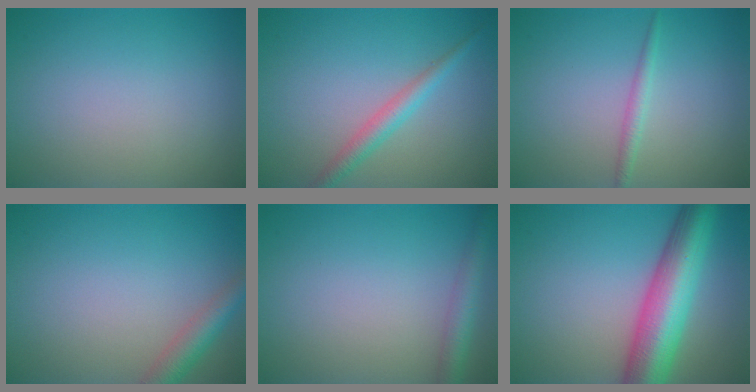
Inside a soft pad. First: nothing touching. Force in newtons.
{"total": 2.4, "press": 2.4, "slide": 0.1}
{"total": 1.3, "press": 1.3, "slide": 0.0}
{"total": 2.9, "press": 2.9, "slide": 0.2}
{"total": 2.7, "press": 2.7, "slide": 0.2}
{"total": 9.3, "press": 9.3, "slide": 0.3}